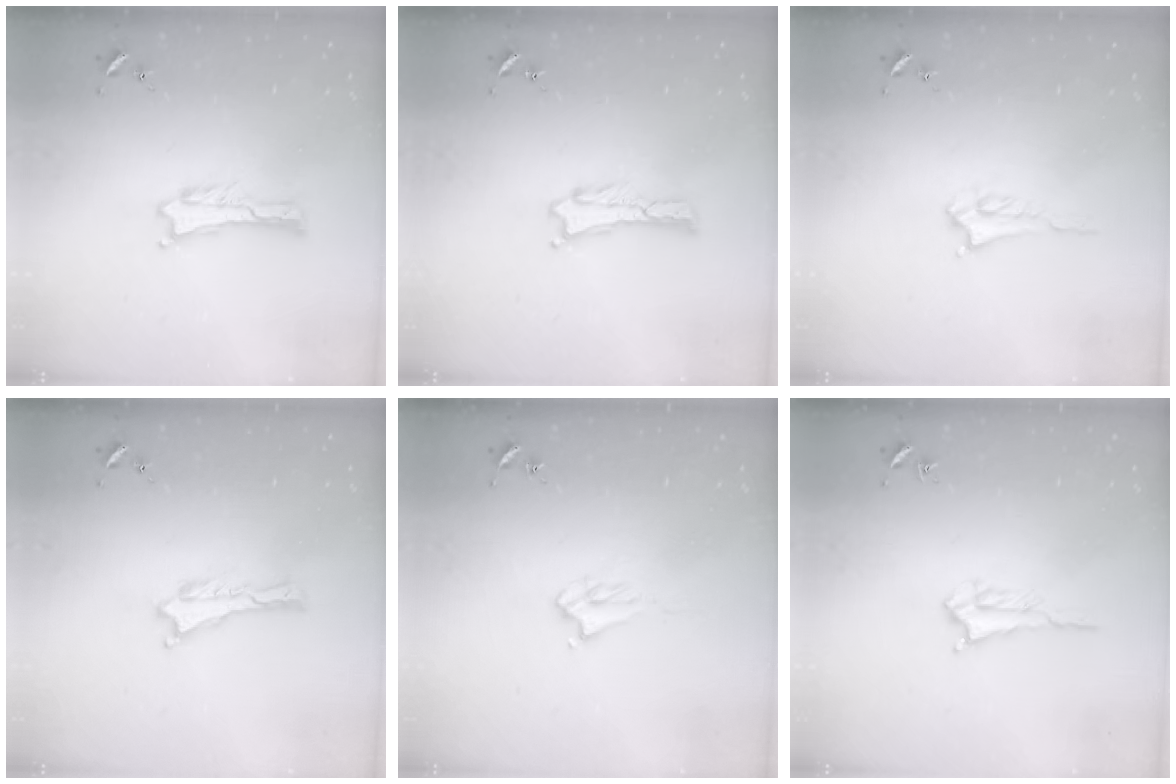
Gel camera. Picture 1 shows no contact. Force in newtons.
{"total": 0.0}
{"total": 2.2, "press": 2.2, "slide": 0.3}
{"total": 0.0}
{"total": 2.2, "press": 2.2, "slide": 0.4}
{"total": 1.6, "press": 1.6, "slide": 0.3}